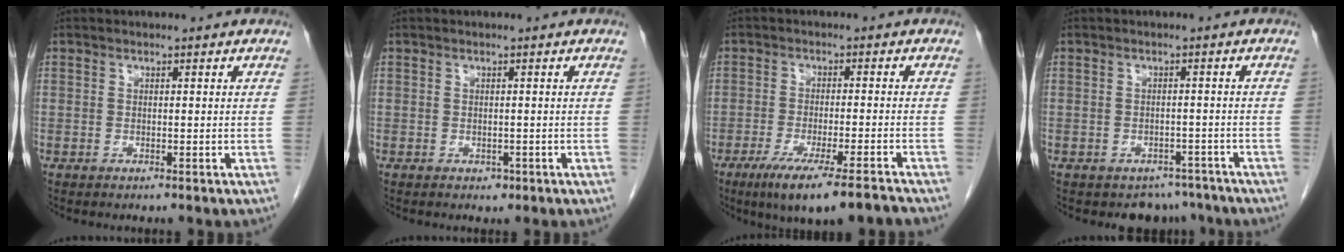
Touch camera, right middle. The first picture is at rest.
{"total": 0.9, "force": [-0.4, 0.7, 0.4], "torque": [-0.006, 0.001, -0.002]}
{"total": 11.8, "force": [-9.0, 0.1, 7.6], "torque": [-0.111, -0.028, -0.141]}
{"total": 4.0, "force": [-3.3, 2.3, 0.0], "torque": [0.012, 0.009, -0.043]}